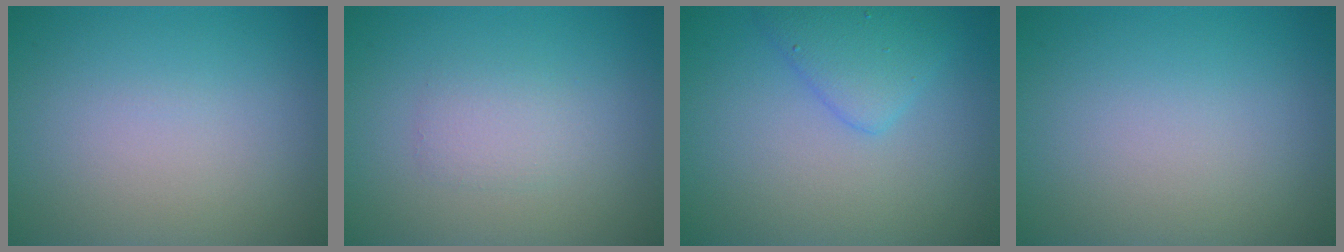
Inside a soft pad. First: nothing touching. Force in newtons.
{"total": 1.6, "press": 1.6, "slide": 0.0}
{"total": 2.8, "press": 2.8, "slide": 0.1}
{"total": 0.0}